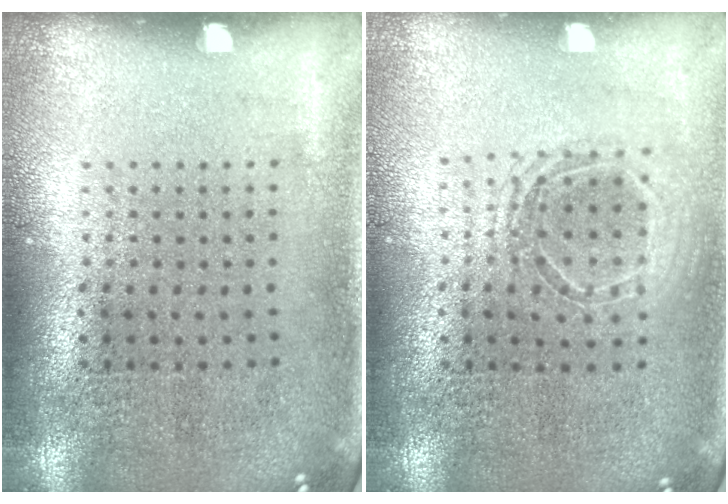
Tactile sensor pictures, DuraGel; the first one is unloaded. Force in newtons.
{"total": 1.5, "press": 1.3, "slide": 0.7}